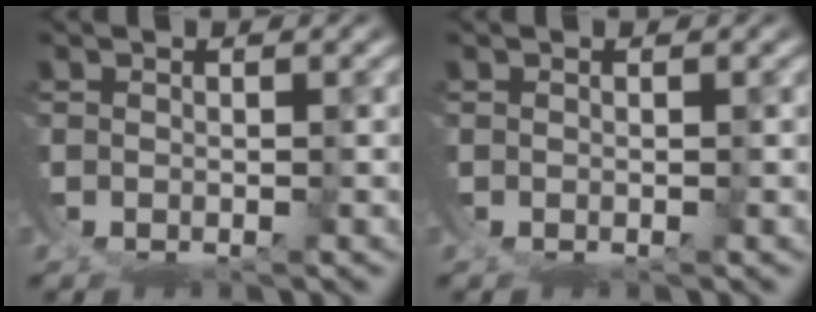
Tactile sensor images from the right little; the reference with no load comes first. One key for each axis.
{"total": 0.0}